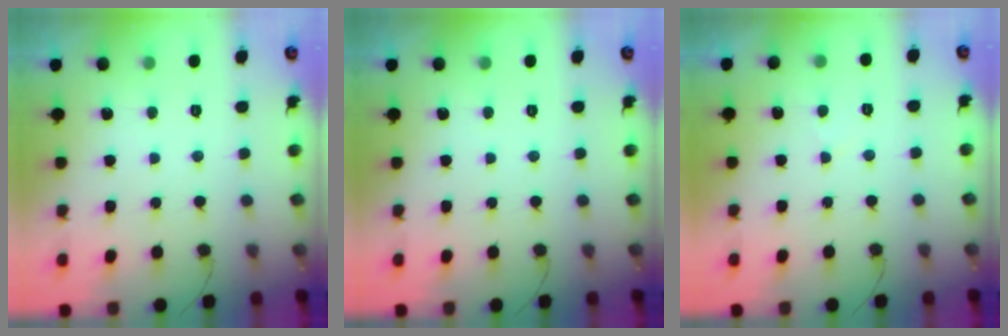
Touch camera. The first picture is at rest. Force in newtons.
{"total": 0.0}
{"total": 1.7, "press": 1.6, "slide": 0.4}